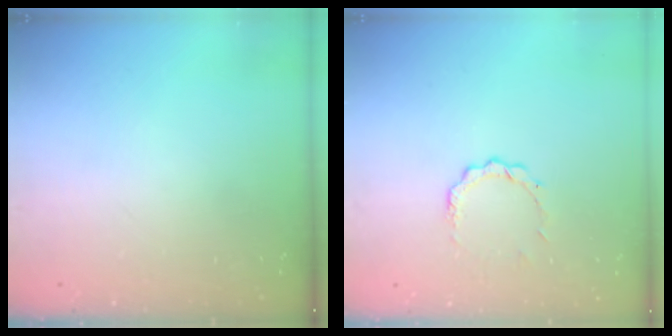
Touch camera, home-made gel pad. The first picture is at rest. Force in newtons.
{"total": 4.9, "press": 4.9, "slide": 0.5}